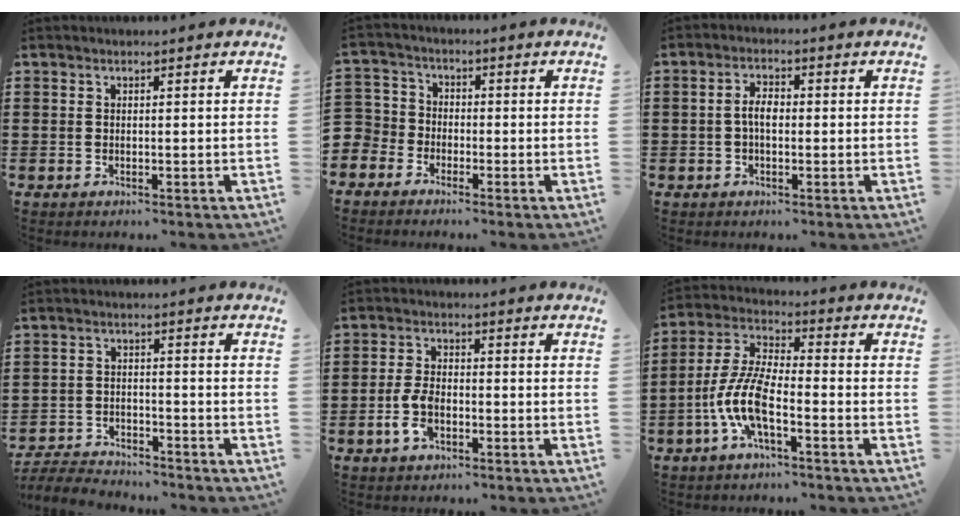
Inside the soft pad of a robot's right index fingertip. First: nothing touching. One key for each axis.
{"total": 3.9, "fx": -2.7, "fy": 2.8, "fz": -0.1, "tx": -0.031, "ty": 0.001, "tz": -0.065}
{"total": 3.2, "fx": -0.4, "fy": 1.5, "fz": 2.8, "tx": -0.060, "ty": 0.003, "tz": -0.010}
{"total": 4.3, "fx": -4.3, "fy": 0.7, "fz": 0.2, "tx": -0.013, "ty": 0.005, "tz": -0.092}
{"total": 5.2, "fx": -1.9, "fy": 2.8, "fz": 4.0, "tx": -0.096, "ty": -0.001, "tz": -0.040}
{"total": 8.9, "fx": -3.7, "fy": 2.7, "fz": 7.6, "tx": -0.189, "ty": -0.013, "tz": -0.077}